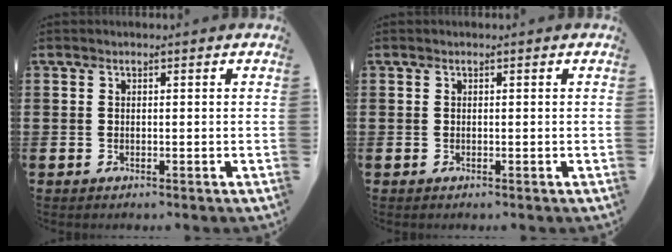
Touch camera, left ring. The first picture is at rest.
{"total": 0.0}